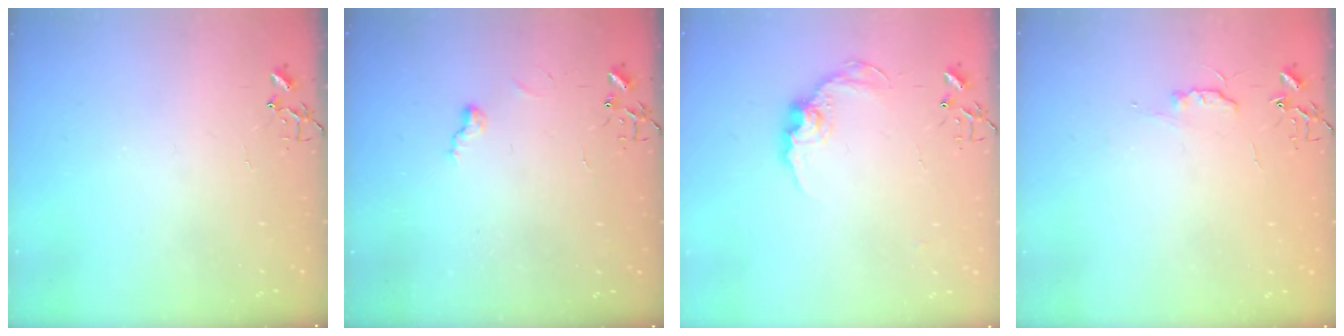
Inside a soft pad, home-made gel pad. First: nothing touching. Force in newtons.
{"total": 5.9, "press": 5.9, "slide": 0.4}
{"total": 10.7, "press": 10.7, "slide": 0.5}
{"total": 5.0, "press": 4.9, "slide": 0.7}